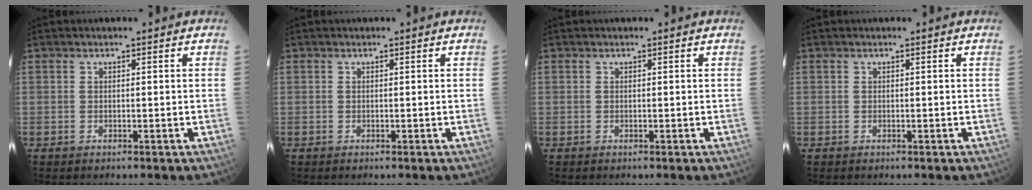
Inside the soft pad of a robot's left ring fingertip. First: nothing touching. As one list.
[{"total": 0.0}, {"total": 0.0}, {"total": 0.0}]